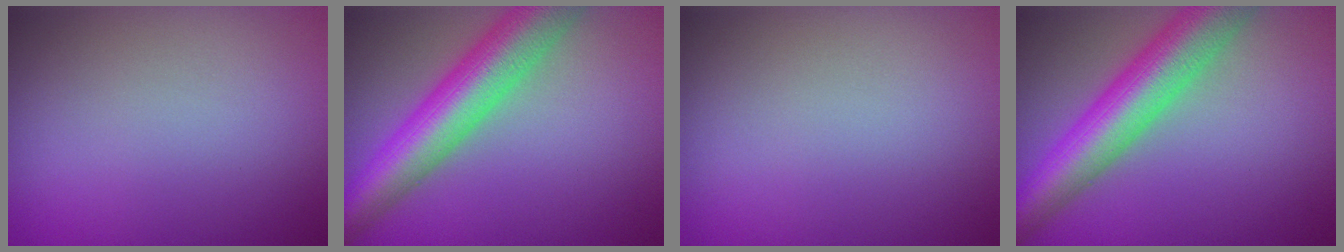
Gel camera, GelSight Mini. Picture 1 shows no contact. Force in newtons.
{"total": 8.8, "press": 8.8, "slide": 0.4}
{"total": 0.0}
{"total": 8.8, "press": 8.8, "slide": 0.4}